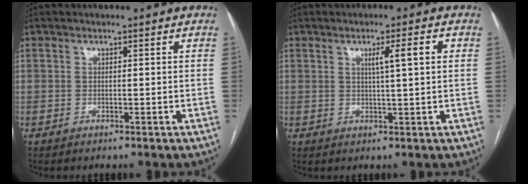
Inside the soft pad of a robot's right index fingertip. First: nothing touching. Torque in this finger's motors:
{"motor_torque": [0.17, 0.14, 0.06, 0.02]}